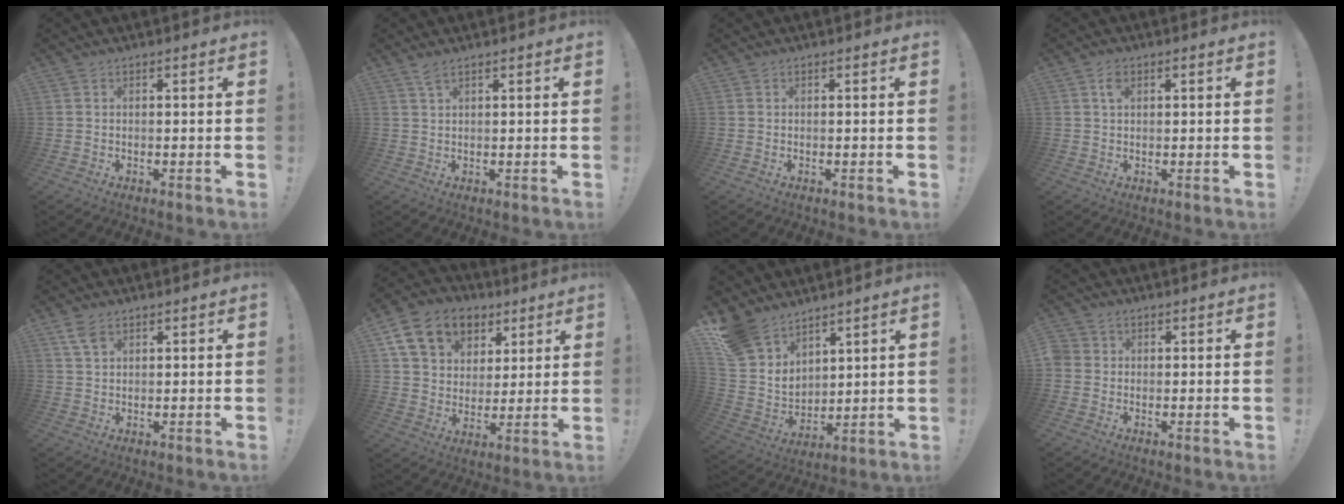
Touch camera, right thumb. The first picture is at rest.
{"total": 2.6, "force": [1.8, 0.8, 1.7], "torque": [-0.032, -0.004, 0.031]}
{"total": 0.0}
{"total": 2.6, "force": [1.0, 1.5, 1.9], "torque": [-0.027, 0.001, 0.013]}
{"total": 4.3, "force": [2.4, 2.2, 2.8], "torque": [-0.056, -0.003, 0.046]}
{"total": 16.2, "force": [8.1, 11.9, 7.4], "torque": [-0.111, -0.035, 0.160]}
{"total": 11.7, "force": [9.3, 6.5, 3.0], "torque": [-0.081, -0.067, 0.185]}
{"total": 2.0, "force": [0.2, 1.8, 0.8], "torque": [-0.018, 0.007, 0.005]}